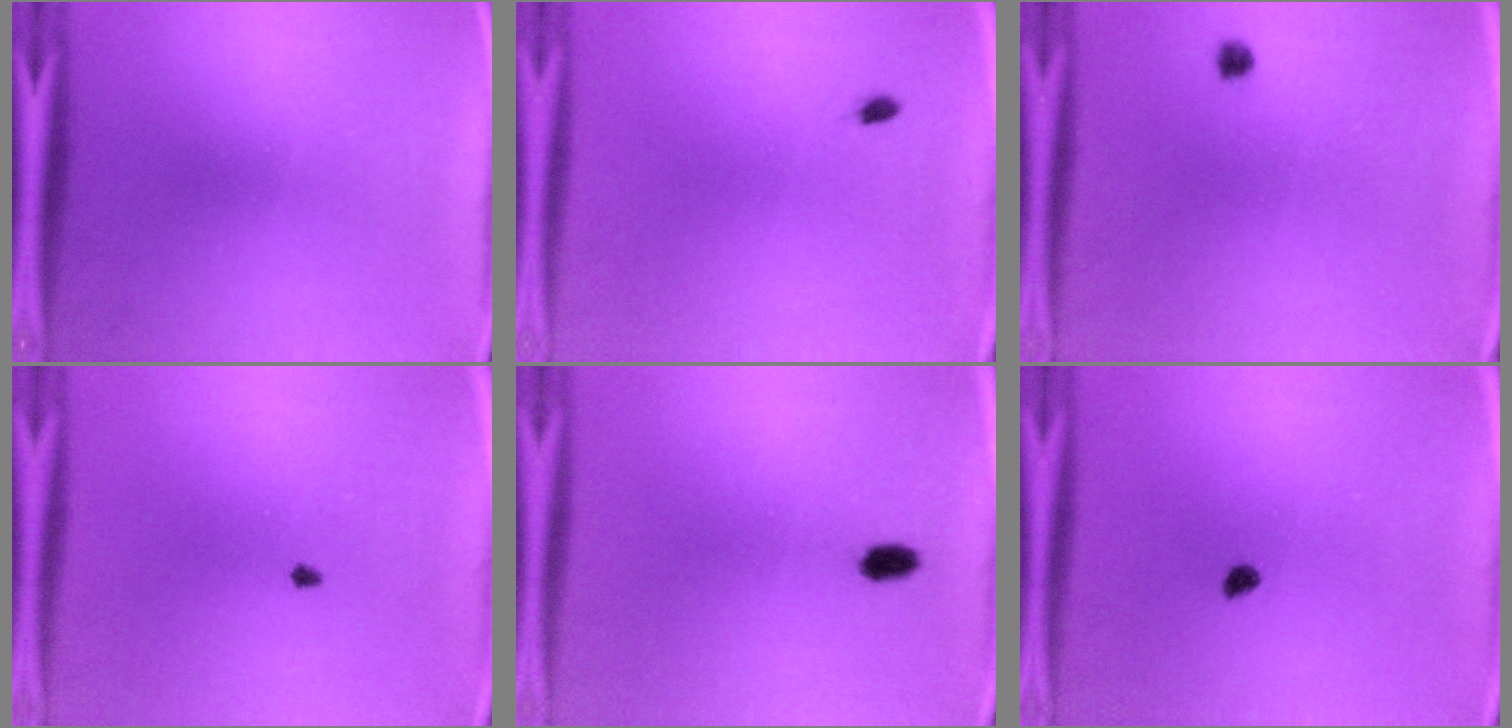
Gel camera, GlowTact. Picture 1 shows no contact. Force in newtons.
{"total": 0.5}
{"total": 1.2}
{"total": 0.7}
{"total": 2.2}
{"total": 1.3}